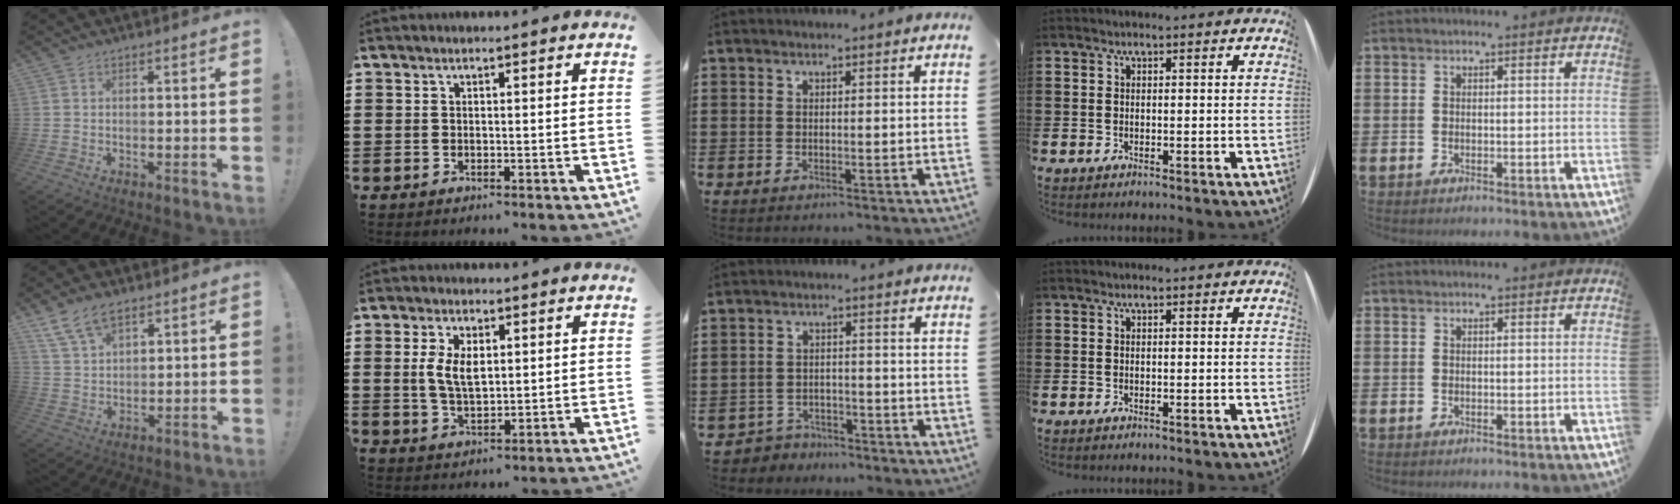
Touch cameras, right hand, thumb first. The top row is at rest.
{"thumb": {"total": 8.5, "force": [5.9, 4.1, 4.5], "torque": [-0.084, -0.023, 0.115]}, "index": {"total": 5.4, "force": [0.9, 2.8, 4.6], "torque": [-0.095, 0.009, 0.015]}, "middle": {"total": 3.2, "force": [-3.1, 0.7, -0.3], "torque": [-0.006, -0.001, -0.068]}}